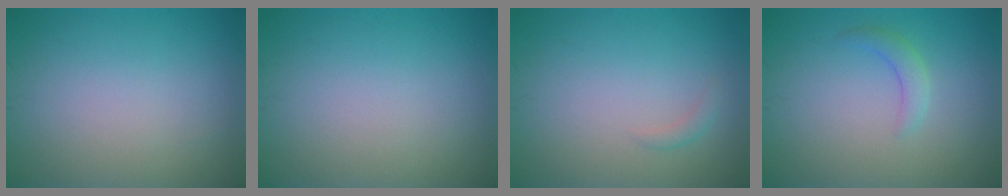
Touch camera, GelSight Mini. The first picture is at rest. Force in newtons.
{"total": 0.0}
{"total": 0.8, "press": 0.8, "slide": 0.1}
{"total": 1.6, "press": 1.6, "slide": 0.1}